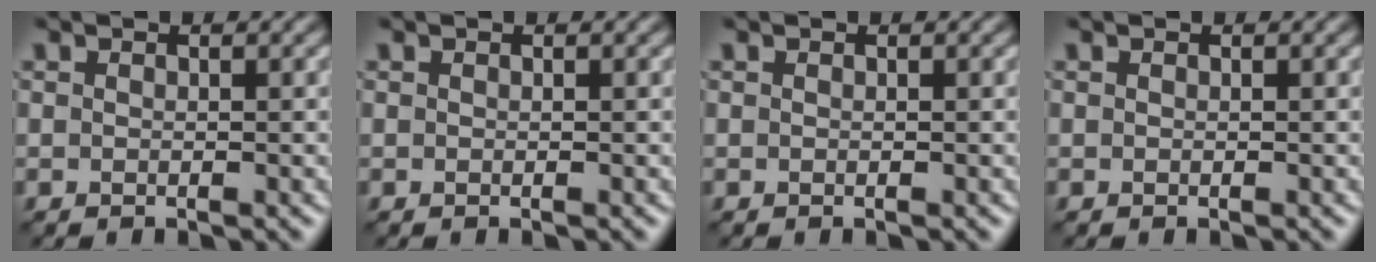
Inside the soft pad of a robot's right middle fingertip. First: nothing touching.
{"total": 0.0}
{"total": 0.0}
{"total": 0.0}